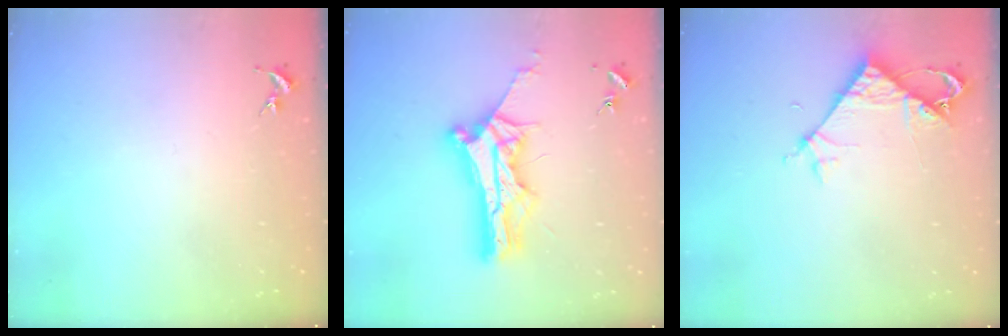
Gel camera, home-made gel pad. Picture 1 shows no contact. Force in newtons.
{"total": 9.2, "press": 9.2, "slide": 0.4}
{"total": 5.1, "press": 5.0, "slide": 0.4}